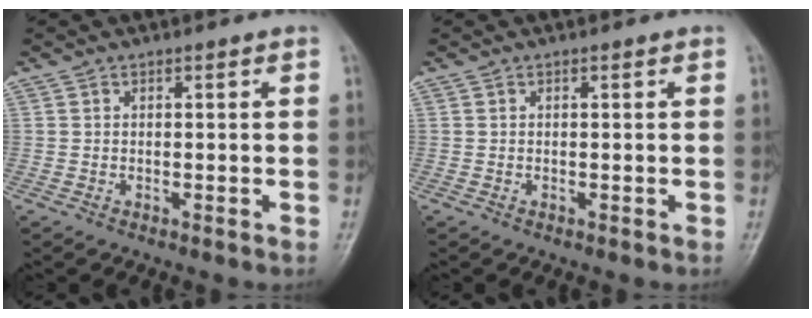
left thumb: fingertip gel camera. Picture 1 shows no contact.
{"total": 0.0}